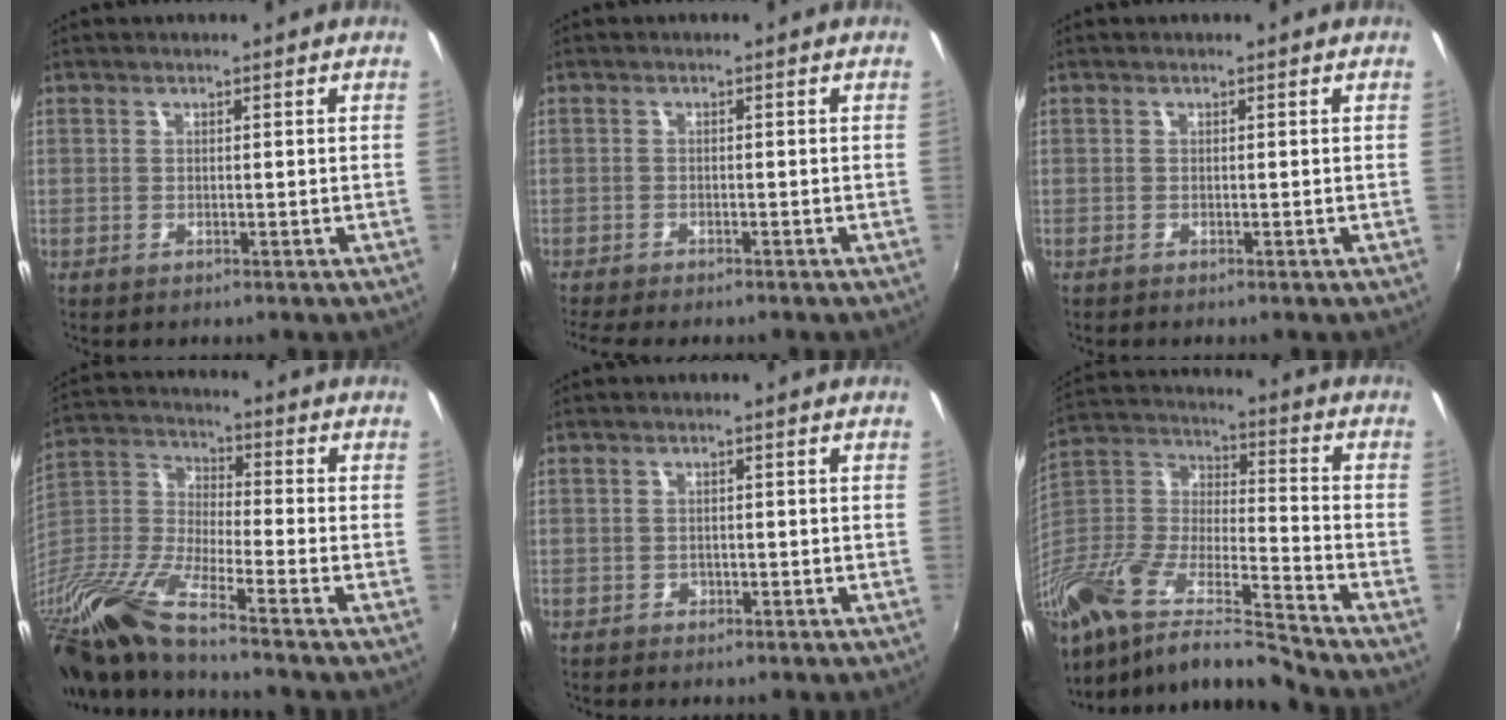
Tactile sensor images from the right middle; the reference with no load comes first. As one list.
[{"total": 4.7, "force": [-4.0, 0.9, 2.3], "torque": [-0.057, -0.026, -0.068]}, {"total": 0.0}, {"total": 18.9, "force": [-14.4, 1.6, 12.2], "torque": [-0.247, -0.035, -0.292]}, {"total": 1.1, "force": [-0.5, 0.9, 0.2], "torque": [-0.002, -0.002, -0.006]}, {"total": 19.1, "force": [-13.8, 3.0, 12.8], "torque": [-0.250, -0.022, -0.275]}]